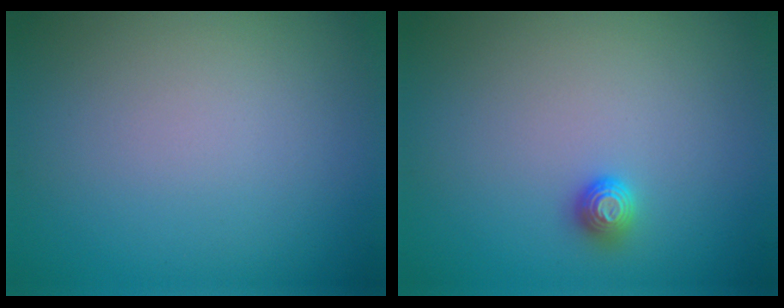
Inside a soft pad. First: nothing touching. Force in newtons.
{"total": 1.1, "press": 1.1, "slide": 0.4}